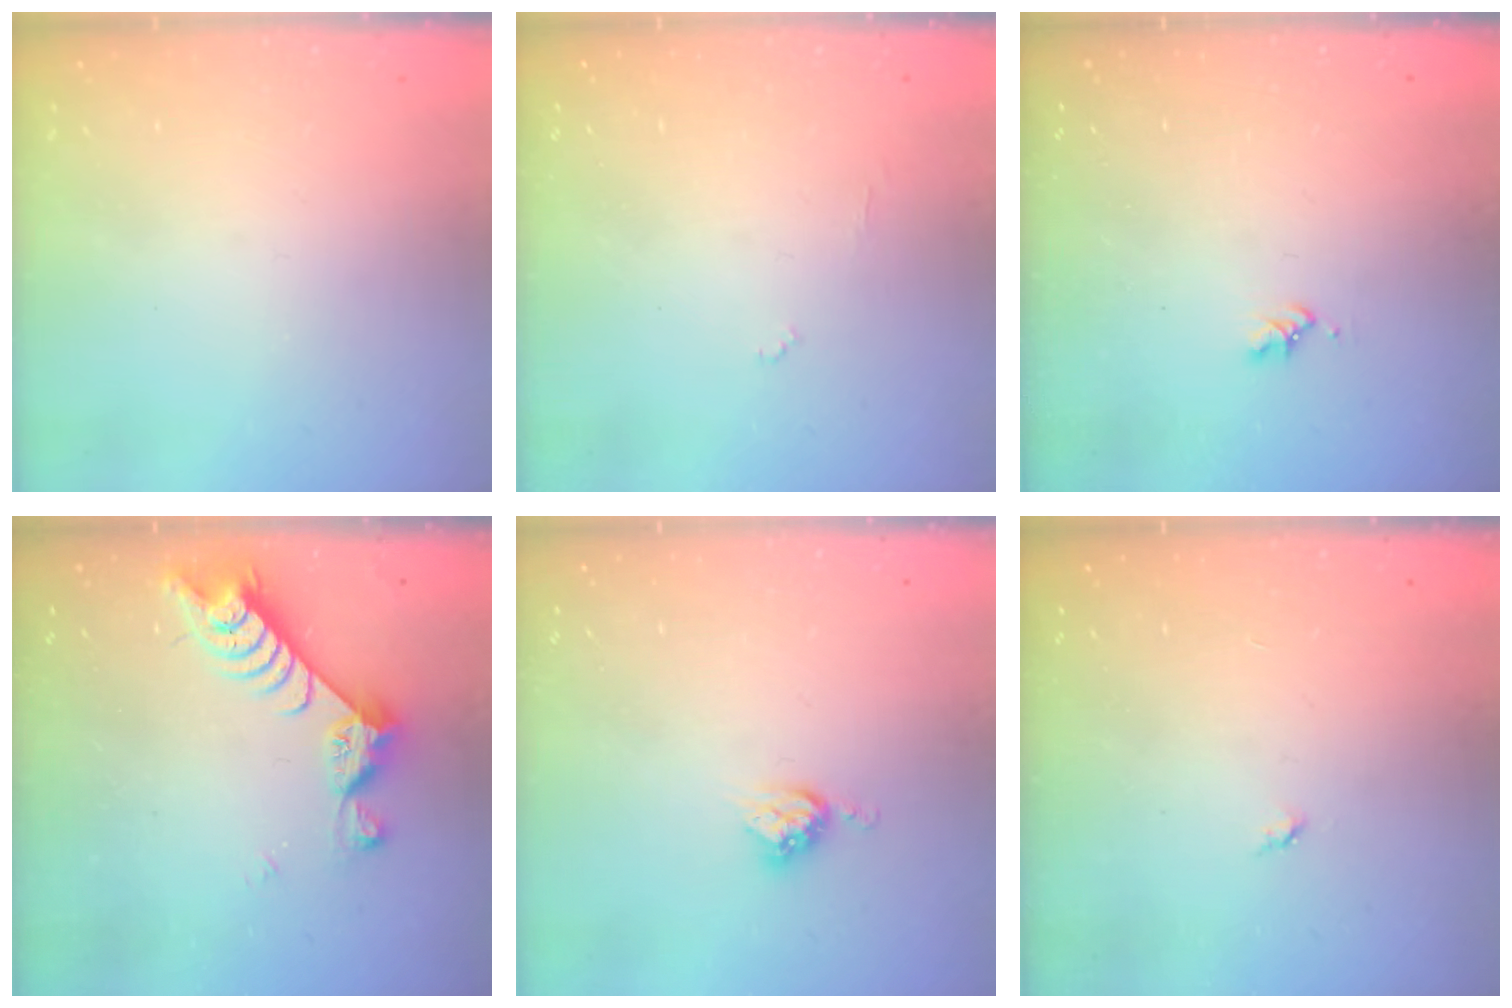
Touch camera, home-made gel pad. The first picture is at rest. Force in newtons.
{"total": 3.9, "press": 3.9, "slide": 0.3}
{"total": 1.6, "press": 1.6, "slide": 0.3}
{"total": 7.2, "press": 7.2, "slide": 1.0}
{"total": 5.8, "press": 5.8, "slide": 0.3}
{"total": 2.8, "press": 2.8, "slide": 0.4}